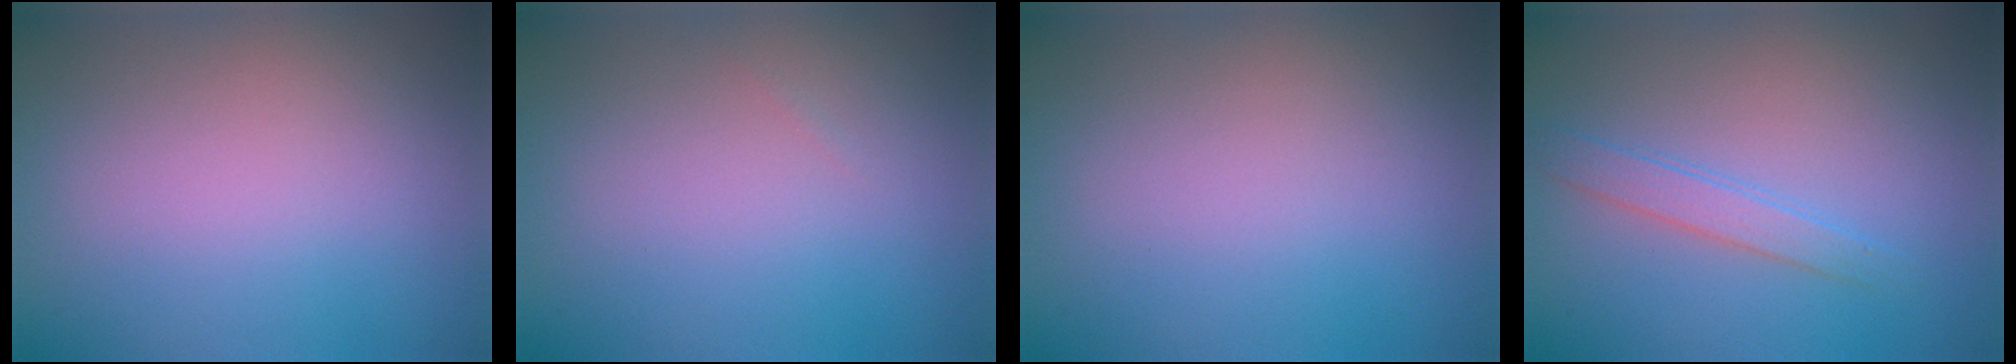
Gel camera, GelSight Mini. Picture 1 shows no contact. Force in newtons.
{"total": 0.0}
{"total": 0.0}
{"total": 1.9, "press": 1.9, "slide": 0.2}